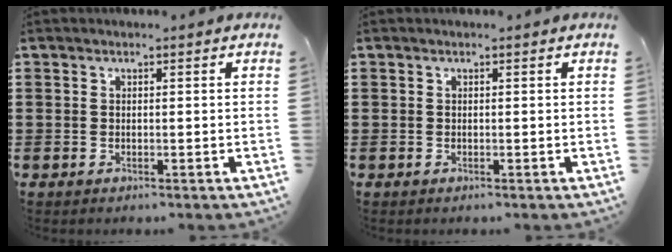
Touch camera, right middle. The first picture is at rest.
{"total": 0.0}